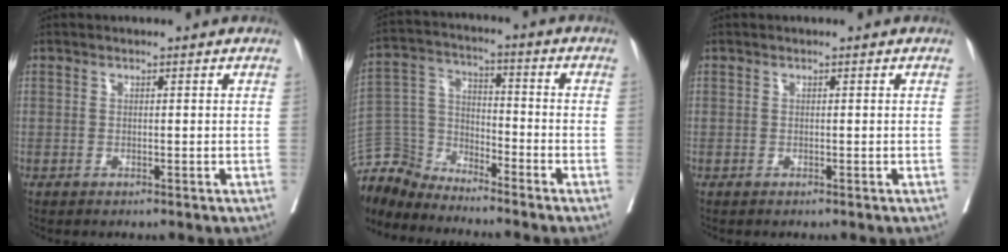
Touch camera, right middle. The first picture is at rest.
{"total": 9.3, "force": [-9.2, 1.2, -0.3], "torque": [0.004, 0.024, -0.186]}
{"total": 0.7, "force": [0.5, -0.5, 0.1], "torque": [-0.002, -0.003, 0.005]}